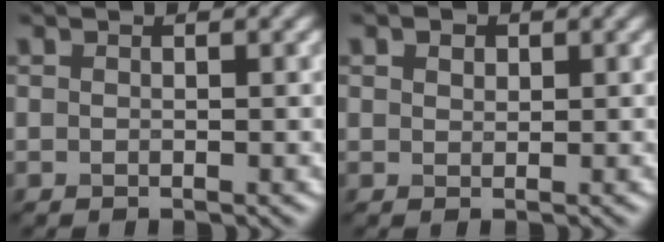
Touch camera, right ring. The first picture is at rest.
{"total": 1.4, "force": [0.9, 0.9, 0.6], "torque": [-0.009, 0.002, 0.008]}